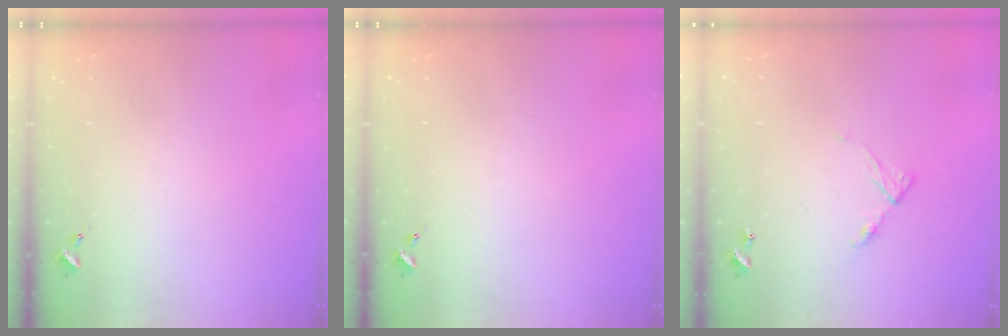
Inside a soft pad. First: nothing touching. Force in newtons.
{"total": 0.0}
{"total": 6.8, "press": 6.8, "slide": 0.5}